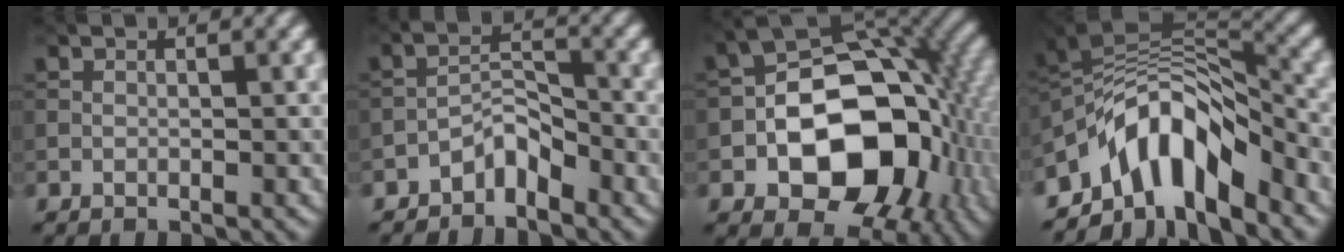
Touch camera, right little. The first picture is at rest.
{"total": 2.6, "force": [-2.0, 1.0, 1.2], "torque": [-0.016, 0.014, -0.040]}
{"total": 13.7, "force": [-2.8, 9.0, 10.0], "torque": [-0.127, 0.005, -0.058]}
{"total": 8.8, "force": [-5.4, 4.1, 5.5], "torque": [-0.071, 0.004, -0.108]}